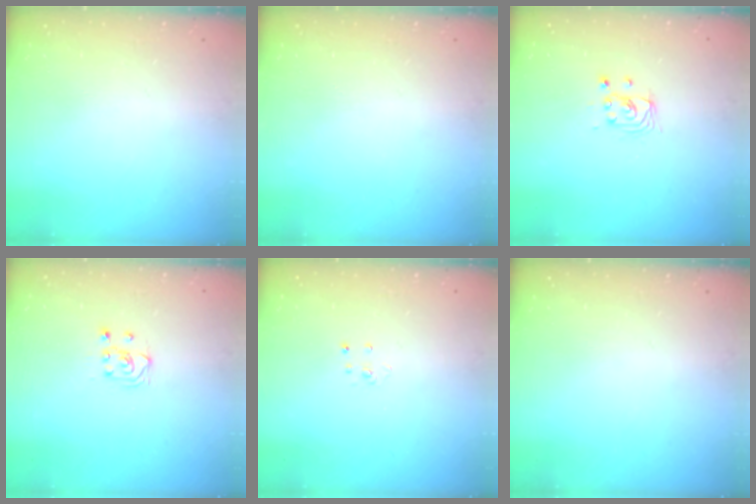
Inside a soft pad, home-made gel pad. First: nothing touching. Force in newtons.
{"total": 0.0}
{"total": 2.8, "press": 2.8, "slide": 0.2}
{"total": 3.9, "press": 3.8, "slide": 0.7}
{"total": 3.1, "press": 3.1, "slide": 0.2}
{"total": 0.0}